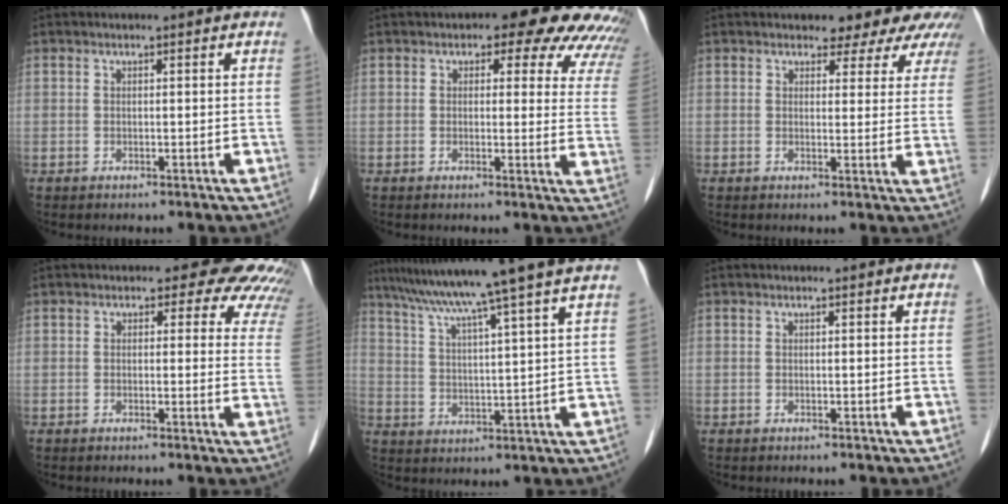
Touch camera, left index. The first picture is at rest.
{"total": 11.8, "force": [9.0, 4.7, 5.9], "torque": [-0.033, 0.006, 0.072]}
{"total": 9.1, "force": [8.2, 3.5, 1.8], "torque": [0.009, 0.000, 0.066]}
{"total": 10.2, "force": [8.8, 4.1, 2.9], "torque": [0.005, -0.010, 0.059]}
{"total": 15.3, "force": [12.1, -2.5, 9.0], "torque": [-0.144, 0.002, 0.175]}
{"total": 0.0}